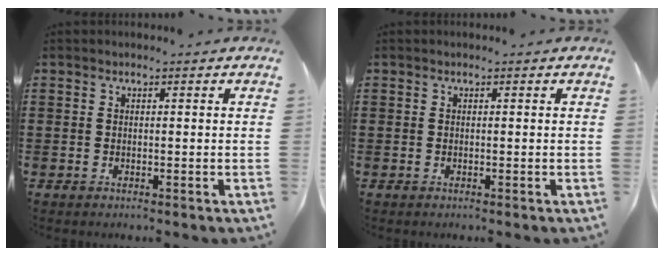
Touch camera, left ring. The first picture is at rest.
{"total": 0.0}